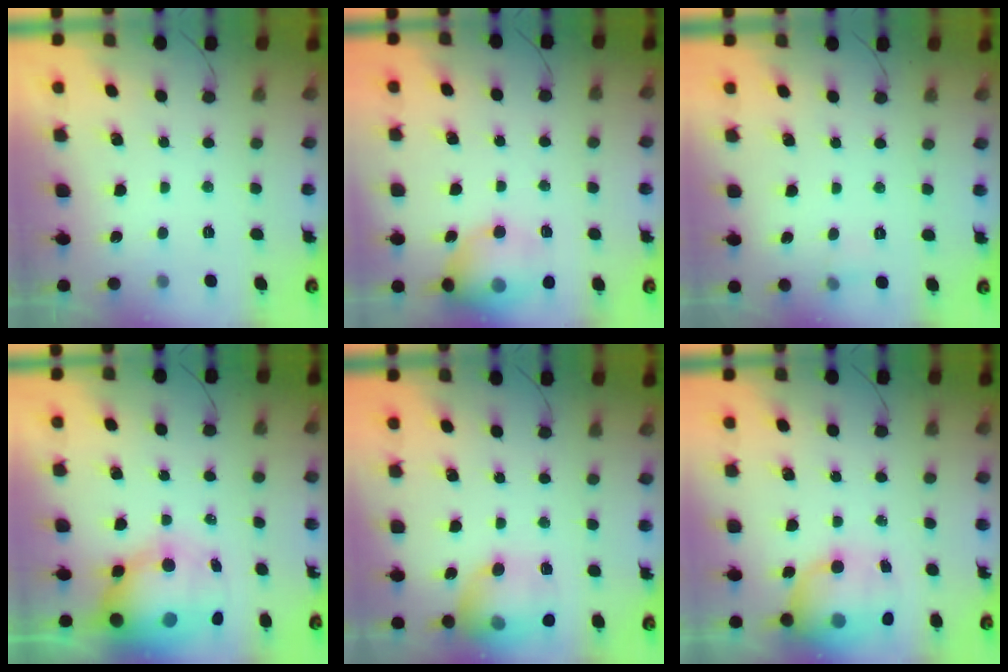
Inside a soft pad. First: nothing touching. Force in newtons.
{"total": 14.0, "press": 13.9, "slide": 2.0}
{"total": 3.7, "press": 3.5, "slide": 1.4}
{"total": 15.7, "press": 15.3, "slide": 3.8}
{"total": 16.7, "press": 16.6, "slide": 1.4}
{"total": 13.8, "press": 13.4, "slide": 3.4}